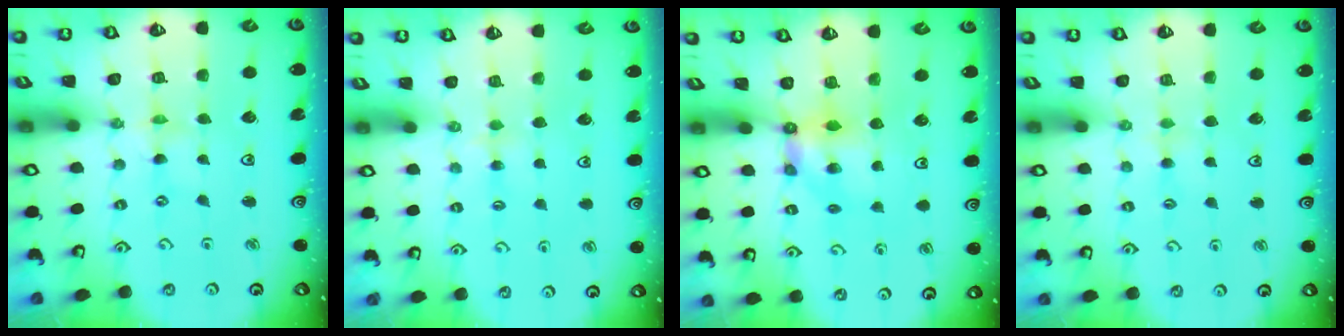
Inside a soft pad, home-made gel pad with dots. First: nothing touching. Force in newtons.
{"total": 2.3, "press": 2.3, "slide": 0.4}
{"total": 5.8, "press": 5.8, "slide": 0.3}
{"total": 2.0, "press": 1.9, "slide": 0.4}